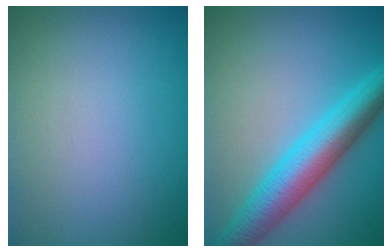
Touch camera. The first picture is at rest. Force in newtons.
{"total": 7.0, "press": 7.0, "slide": 0.1}